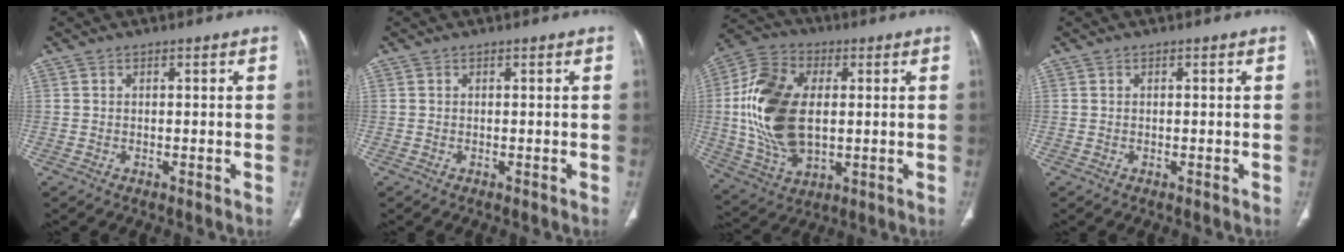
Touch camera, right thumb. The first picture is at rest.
{"total": 0.0}
{"total": 19.1, "force": [1.2, 11.5, 15.2], "torque": [-0.301, -0.001, 0.030]}
{"total": 0.0}